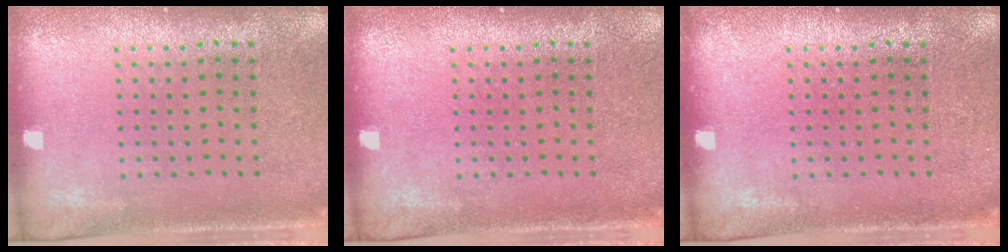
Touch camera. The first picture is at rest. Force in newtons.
{"total": 0.0}
{"total": 0.0}